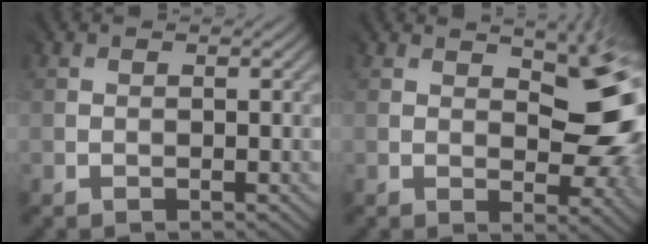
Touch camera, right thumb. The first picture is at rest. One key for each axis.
{"total": 11.0, "fx": 1.5, "fy": 5.6, "fz": 9.3, "tx": -0.094, "ty": 0.006, "tz": 0.020}